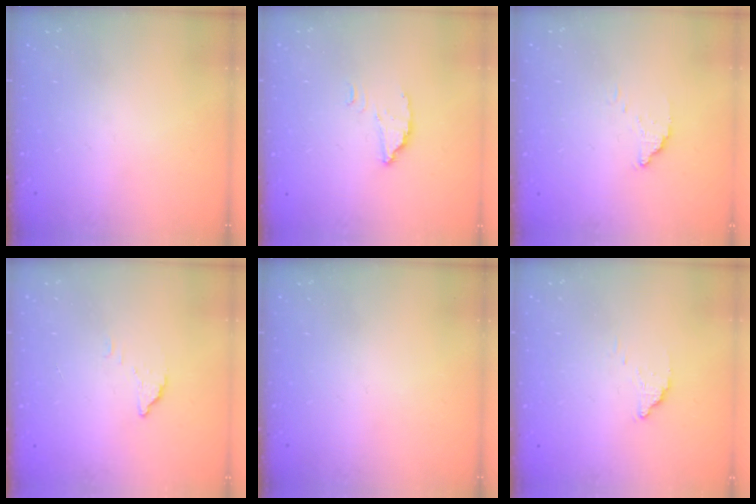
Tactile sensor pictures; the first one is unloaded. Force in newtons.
{"total": 2.5, "press": 2.5, "slide": 0.0}
{"total": 3.4, "press": 3.4, "slide": 0.1}
{"total": 2.8, "press": 2.8, "slide": 0.1}
{"total": 0.0}
{"total": 2.8, "press": 2.8, "slide": 0.0}